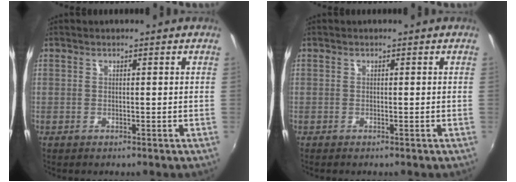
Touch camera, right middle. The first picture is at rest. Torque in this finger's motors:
{"motor_torque": [-0.85, -0.28, -0.04, -0.01]}